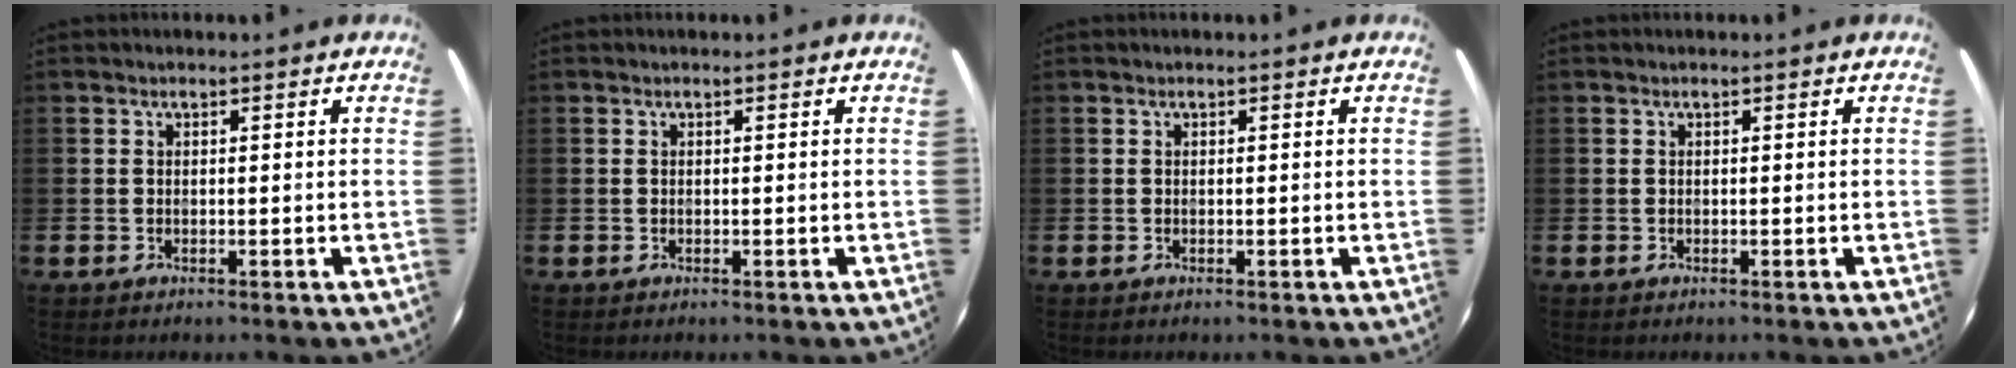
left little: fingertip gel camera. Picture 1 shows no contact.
{"total": 0.0}
{"total": 0.0}
{"total": 0.0}